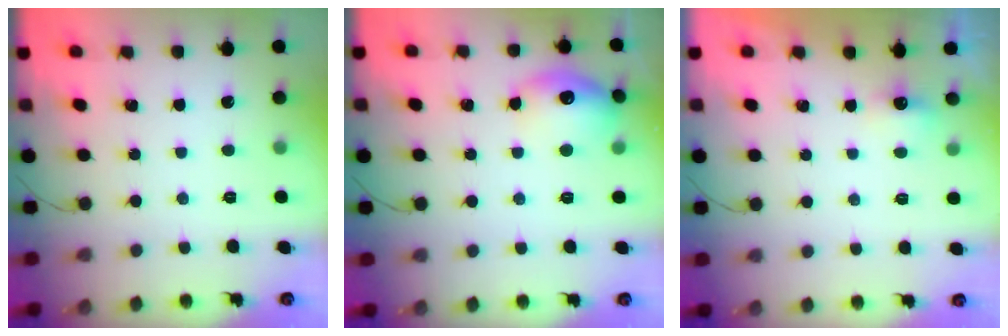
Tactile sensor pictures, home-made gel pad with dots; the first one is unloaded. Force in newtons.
{"total": 13.7, "press": 13.6, "slide": 1.0}
{"total": 2.3, "press": 2.2, "slide": 0.7}